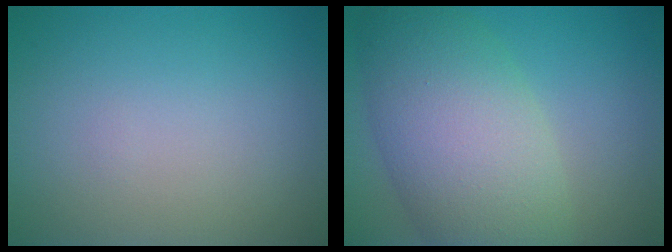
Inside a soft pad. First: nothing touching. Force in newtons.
{"total": 9.6, "press": 9.6, "slide": 0.4}